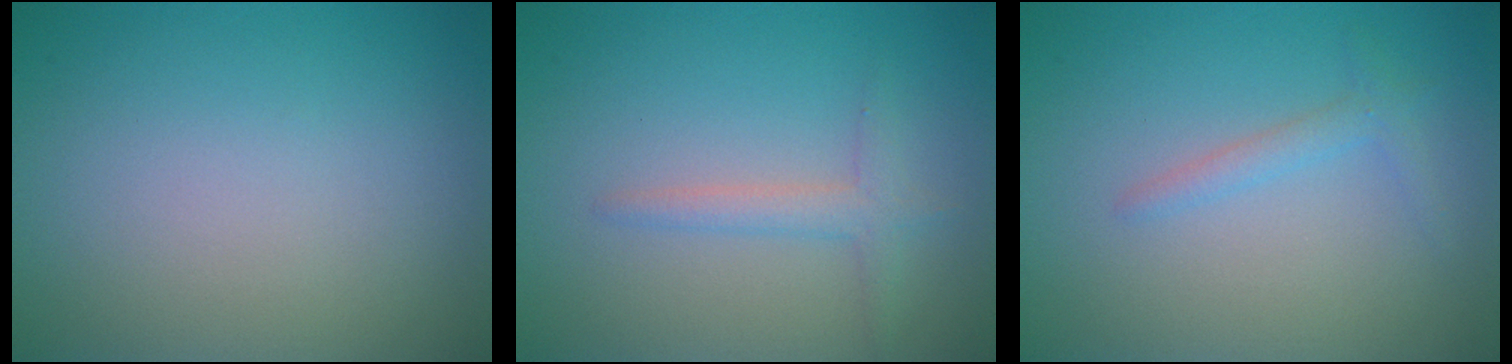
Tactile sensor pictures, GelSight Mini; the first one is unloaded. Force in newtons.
{"total": 1.7, "press": 1.7, "slide": 0.1}
{"total": 1.4, "press": 1.4, "slide": 0.1}